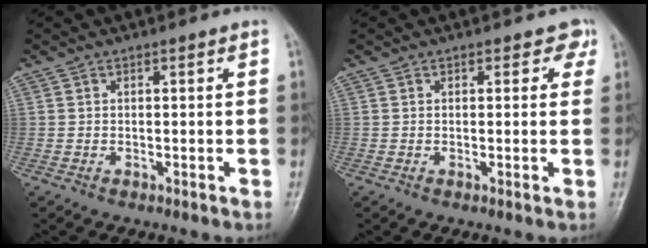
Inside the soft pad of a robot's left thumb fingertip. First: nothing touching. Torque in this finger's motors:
{"motor_torque": [-0.05, 0.01, -0.18, 0.00, 0.02]}